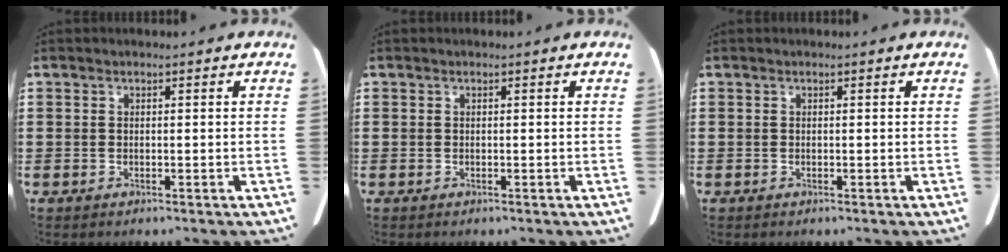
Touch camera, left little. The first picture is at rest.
{"total": 0.0}
{"total": 0.0}